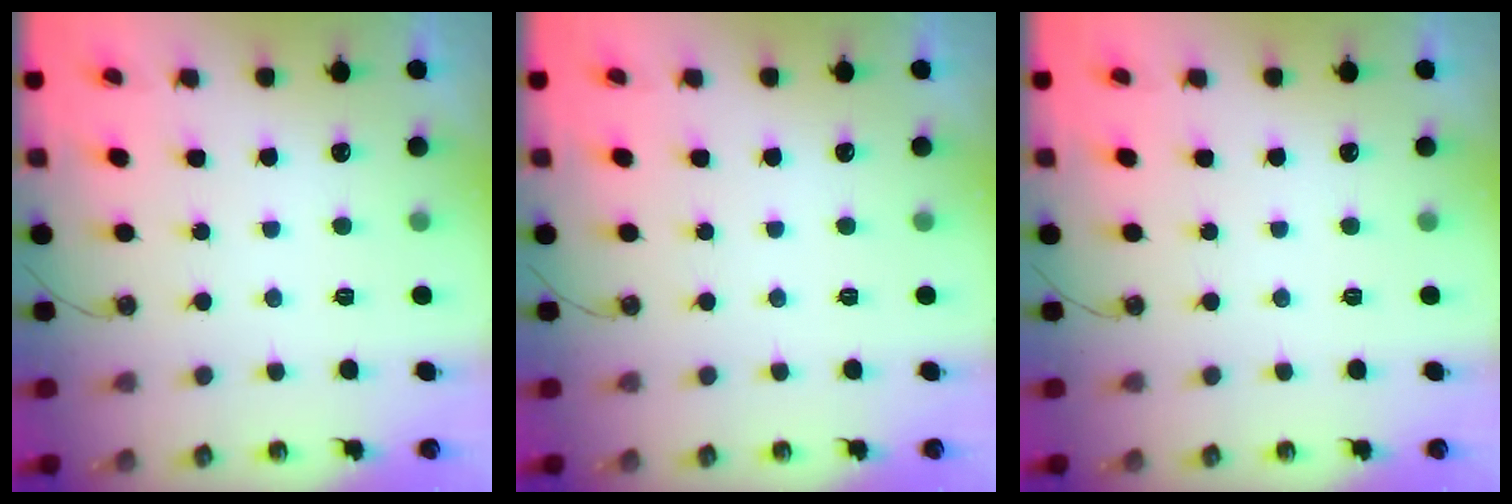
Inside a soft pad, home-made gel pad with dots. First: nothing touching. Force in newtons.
{"total": 0.0}
{"total": 0.0}